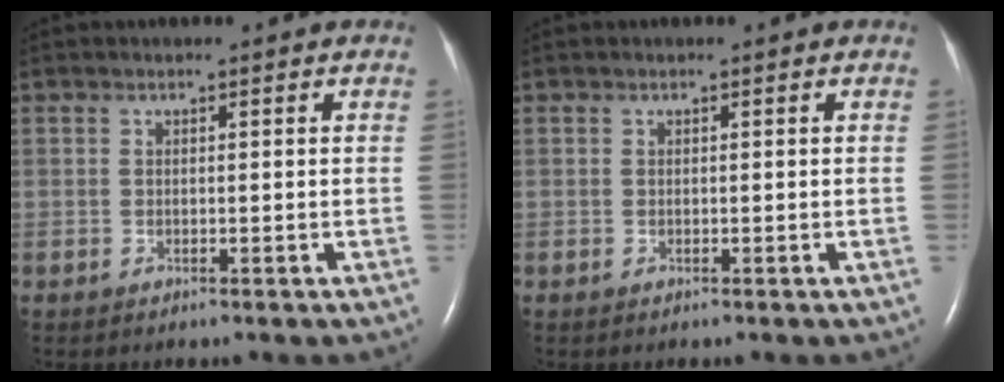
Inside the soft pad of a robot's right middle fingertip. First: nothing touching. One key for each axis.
{"total": 0.0}